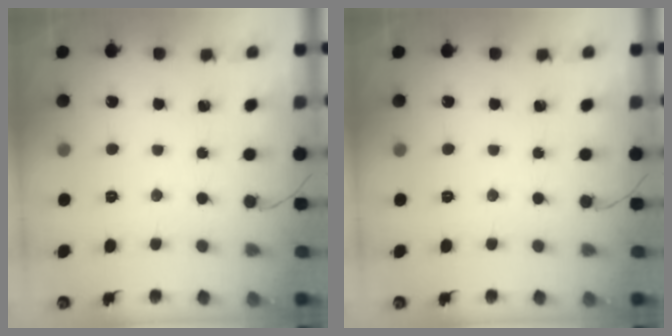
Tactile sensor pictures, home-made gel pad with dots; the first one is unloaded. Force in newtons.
{"total": 0.0}